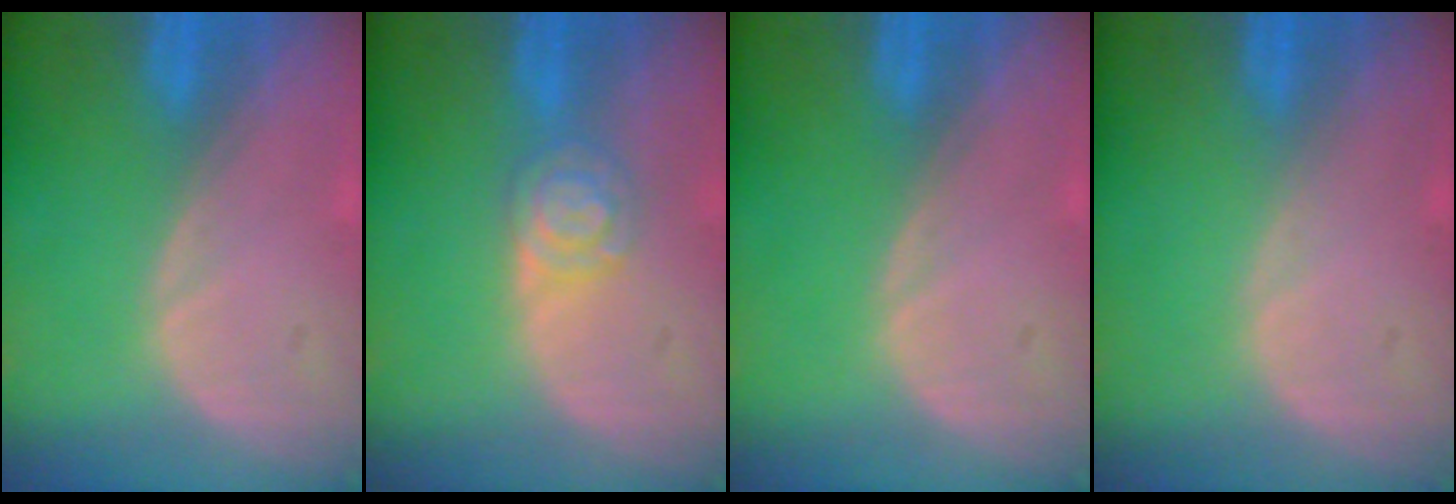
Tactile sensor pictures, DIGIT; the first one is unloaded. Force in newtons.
{"total": 4.3, "press": 4.2, "slide": 0.4}
{"total": 0.0}
{"total": 0.0}